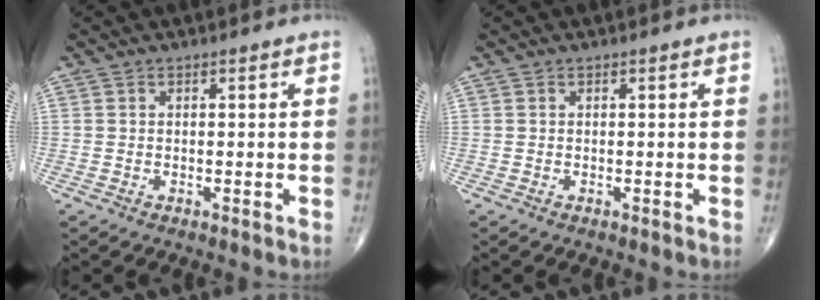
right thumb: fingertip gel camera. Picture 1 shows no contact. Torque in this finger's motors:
{"motor_torque": [0.00, 0.00, 0.00, 0.00, 0.00]}